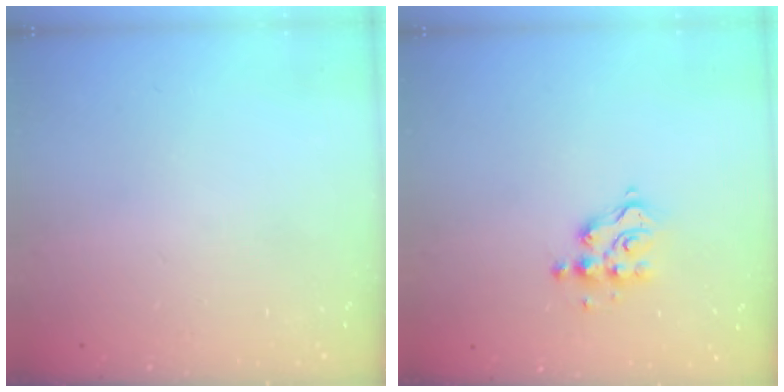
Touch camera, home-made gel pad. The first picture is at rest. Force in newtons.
{"total": 6.9, "press": 6.9, "slide": 0.7}